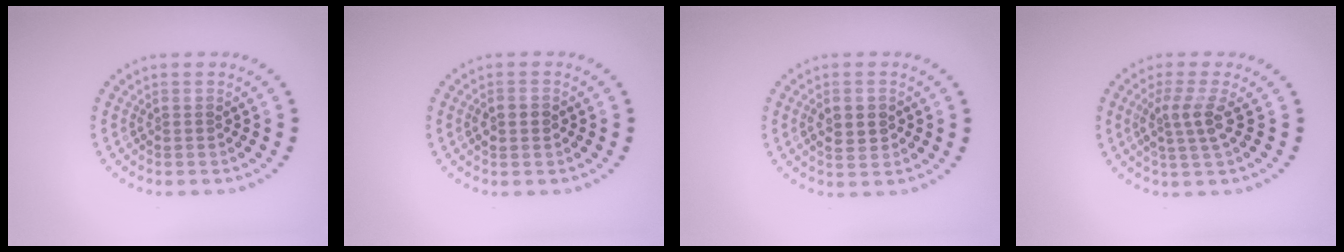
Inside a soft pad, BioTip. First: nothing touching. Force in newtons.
{"total": 1.4, "press": 1.4, "slide": 0.1}
{"total": 2.8, "press": 2.8, "slide": 0.1}
{"total": 2.7, "press": 1.9, "slide": 1.8}